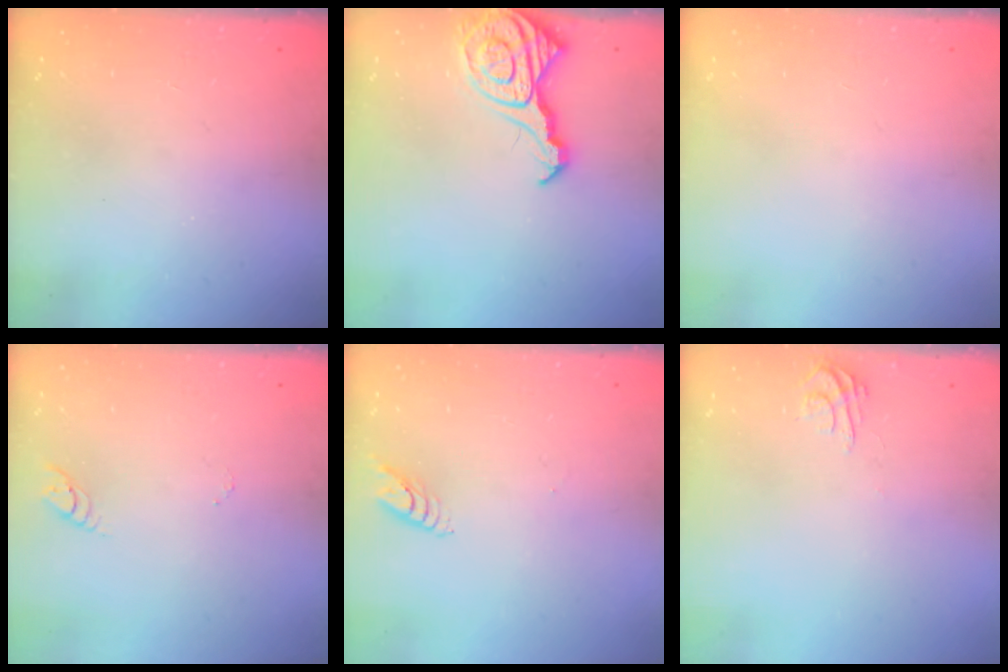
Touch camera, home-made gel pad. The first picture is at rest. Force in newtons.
{"total": 12.9, "press": 12.8, "slide": 1.4}
{"total": 0.0}
{"total": 2.8, "press": 2.8, "slide": 0.2}
{"total": 3.1, "press": 3.1, "slide": 0.4}
{"total": 3.9, "press": 3.8, "slide": 0.4}